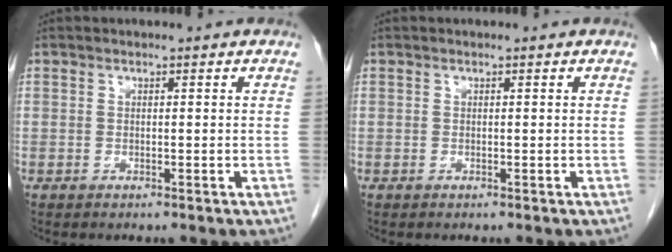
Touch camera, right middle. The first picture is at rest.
{"total": 0.0}